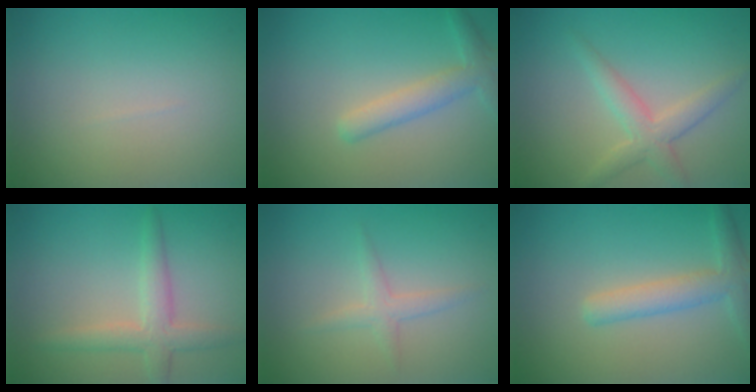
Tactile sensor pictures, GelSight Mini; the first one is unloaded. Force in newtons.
{"total": 2.9, "press": 2.9, "slide": 0.1}
{"total": 3.0, "press": 3.0, "slide": 0.3}
{"total": 3.0, "press": 3.0, "slide": 0.1}
{"total": 1.5, "press": 1.5, "slide": 0.1}
{"total": 3.3, "press": 3.3, "slide": 0.2}